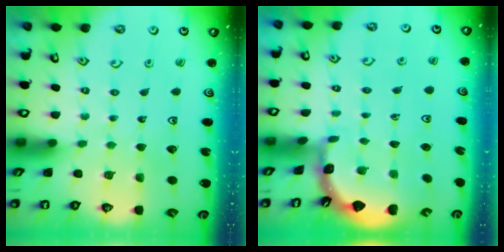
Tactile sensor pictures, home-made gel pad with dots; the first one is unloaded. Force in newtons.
{"total": 1.8, "press": 1.8, "slide": 0.1}